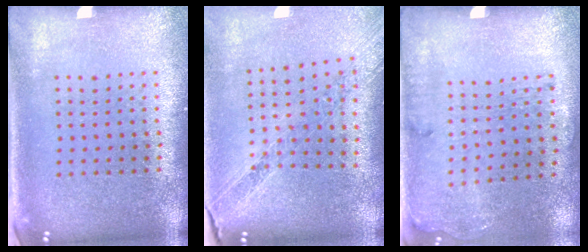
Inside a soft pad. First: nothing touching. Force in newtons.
{"total": 1.2, "press": 1.2, "slide": 0.1}
{"total": 1.7, "press": 1.2, "slide": 1.2}